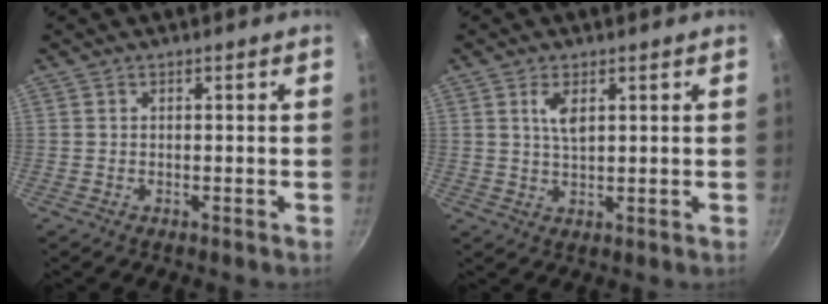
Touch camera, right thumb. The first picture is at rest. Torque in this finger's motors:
{"motor_torque": [0.69, 0.51, 0.71, 0.52, 0.18]}